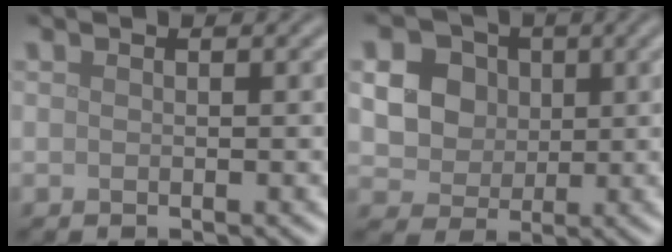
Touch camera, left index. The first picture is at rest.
{"total": 8.9, "force": [2.7, 7.5, 4.0], "torque": [-0.091, 0.028, 0.043]}